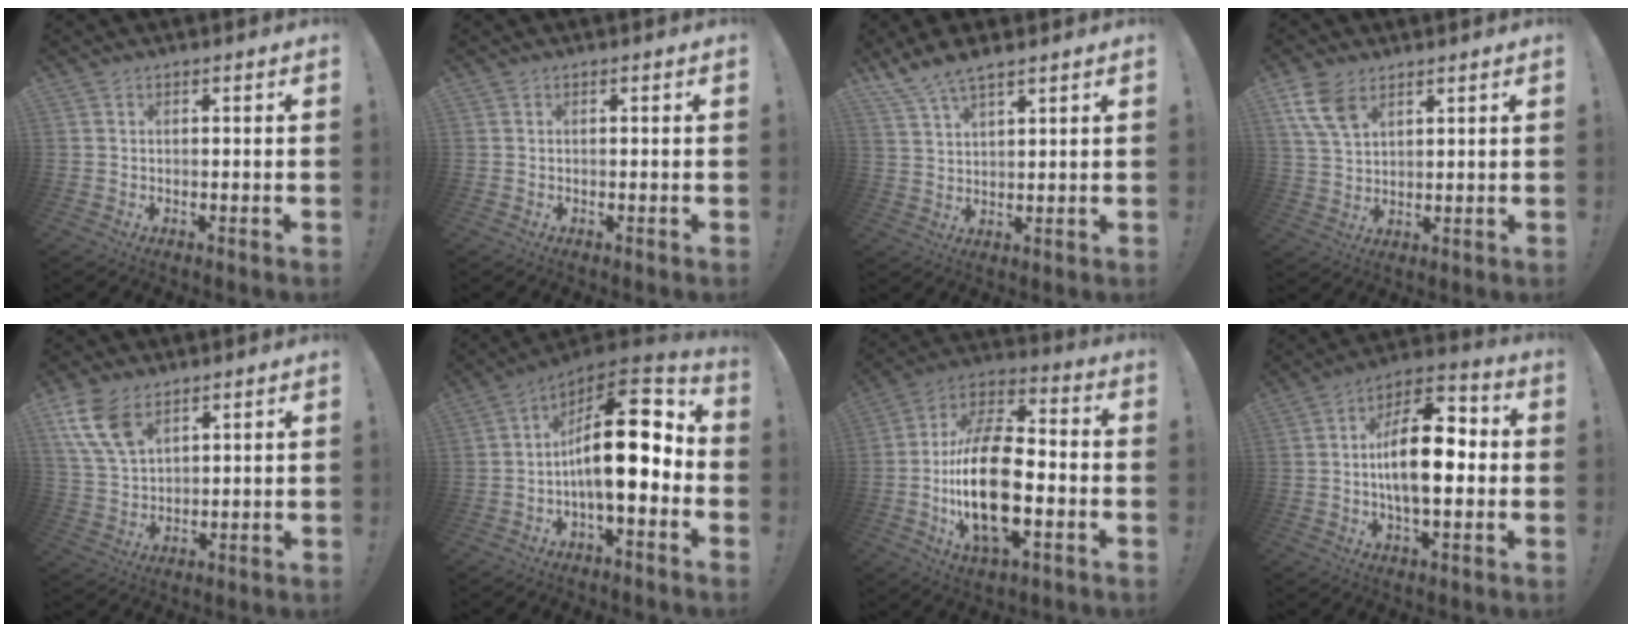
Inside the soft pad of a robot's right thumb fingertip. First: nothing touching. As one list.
[{"total": 0.0}, {"total": 6.8, "force": [5.7, 1.7, 3.3], "torque": [-0.070, -0.027, 0.108]}, {"total": 8.5, "force": [4.9, 4.8, 5.0], "torque": [-0.098, -0.017, 0.097]}, {"total": 10.4, "force": [6.2, 5.6, 6.1], "torque": [-0.125, -0.021, 0.122]}, {"total": 19.5, "force": [0.3, 8.1, 17.8], "torque": [-0.290, 0.002, 0.004]}, {"total": 22.3, "force": [-4.4, 11.0, 18.8], "torque": [-0.362, 0.013, -0.076]}, {"total": 16.3, "force": [-1.2, 7.8, 14.2], "torque": [-0.233, 0.013, -0.025]}]